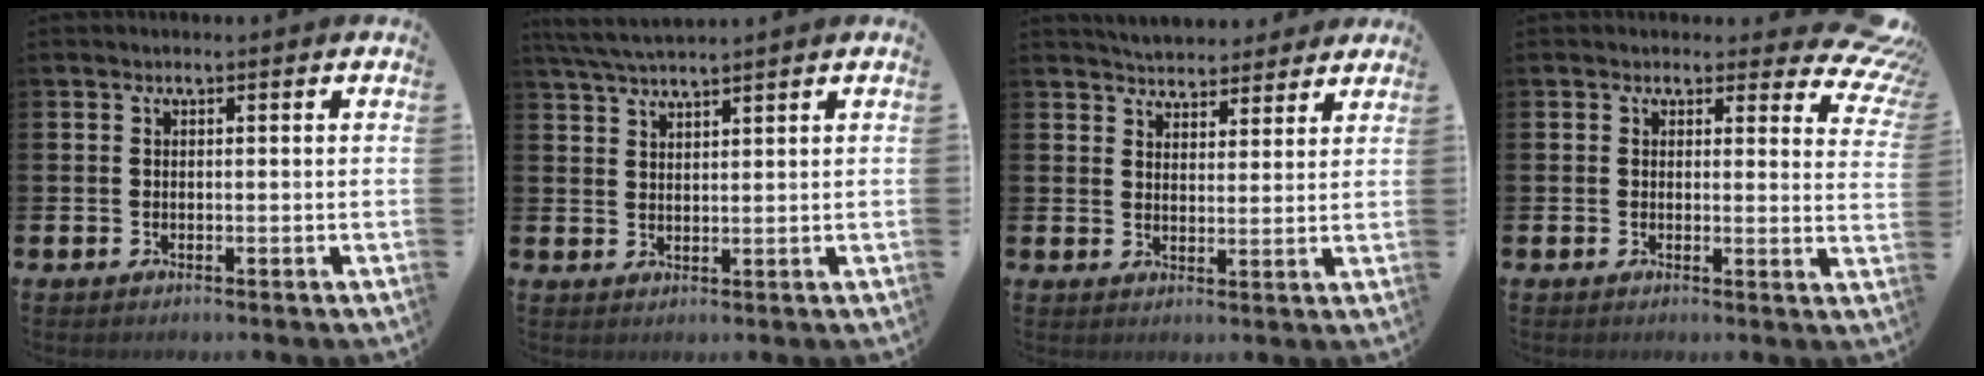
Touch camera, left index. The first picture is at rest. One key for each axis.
{"total": 3.9, "fx": 3.7, "fy": -0.1, "fz": 1.2, "tx": -0.039, "ty": -0.009, "tz": 0.069}
{"total": 4.8, "fx": 4.6, "fy": 1.2, "fz": 0.0, "tx": -0.015, "ty": -0.020, "tz": 0.084}
{"total": 3.3, "fx": 2.5, "fy": 1.9, "fz": 1.1, "tx": -0.010, "ty": -0.021, "tz": 0.035}